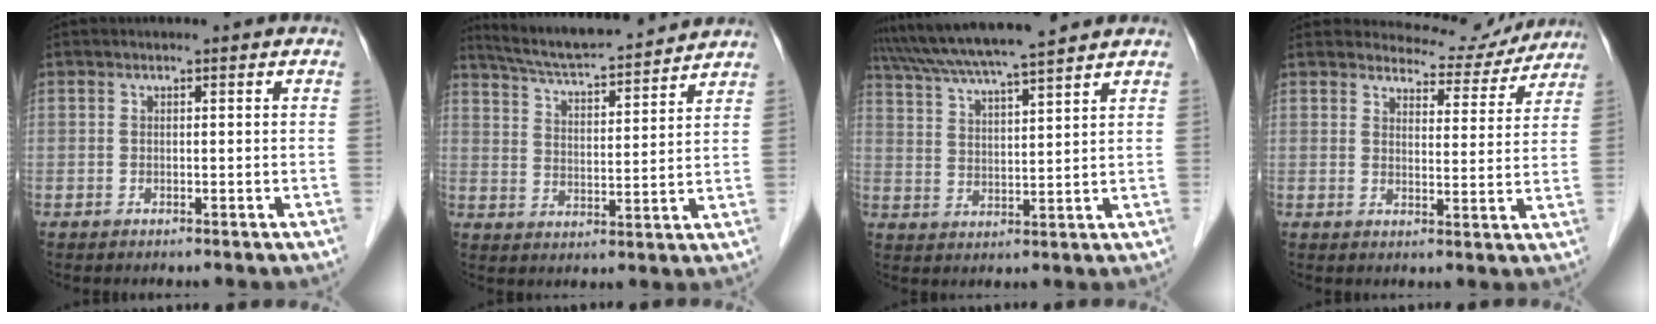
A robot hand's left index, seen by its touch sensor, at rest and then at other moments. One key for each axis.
{"total": 14.6, "fx": 13.6, "fy": 1.0, "fz": 5.3, "tx": -0.095, "ty": 0.013, "tz": 0.211}
{"total": 13.2, "fx": 11.7, "fy": -0.1, "fz": 6.2, "tx": -0.116, "ty": 0.027, "tz": 0.190}
{"total": 8.5, "fx": 8.2, "fy": 2.1, "fz": -0.2, "tx": 0.008, "ty": -0.011, "tz": 0.095}